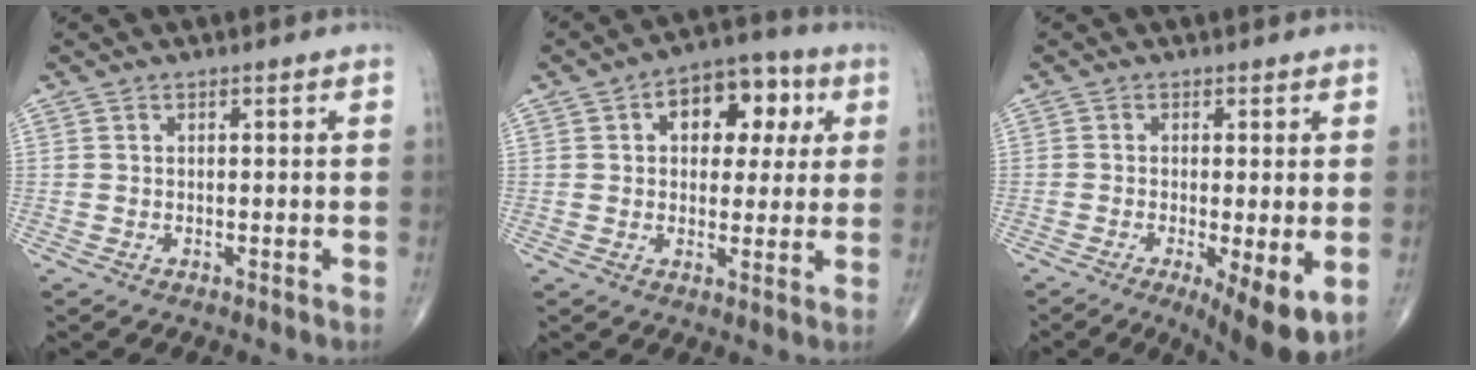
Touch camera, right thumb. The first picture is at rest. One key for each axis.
{"total": 11.8, "fx": 3.6, "fy": 7.5, "fz": 8.5, "tx": -0.067, "ty": 0.012, "tz": 0.044}
{"total": 9.6, "fx": -2.8, "fy": 2.5, "fz": 8.9, "tx": -0.133, "ty": -0.023, "tz": -0.039}